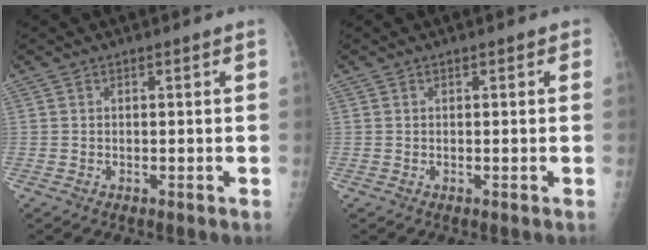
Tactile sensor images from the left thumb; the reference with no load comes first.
{"total": 0.6, "force": [0.3, 0.4, 0.4], "torque": [0.002, 0.001, -0.001]}